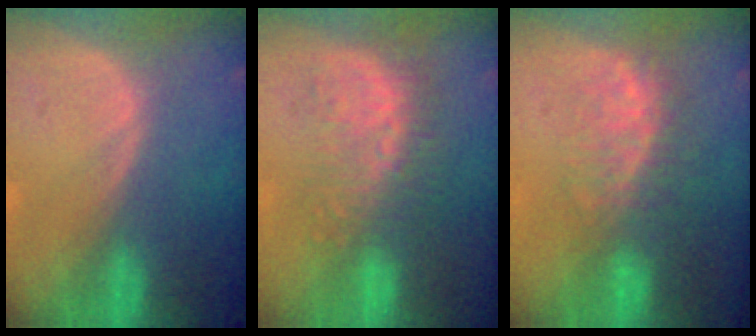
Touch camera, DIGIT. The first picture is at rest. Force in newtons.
{"total": 8.9, "press": 8.4, "slide": 2.9}
{"total": 7.5, "press": 7.0, "slide": 2.8}